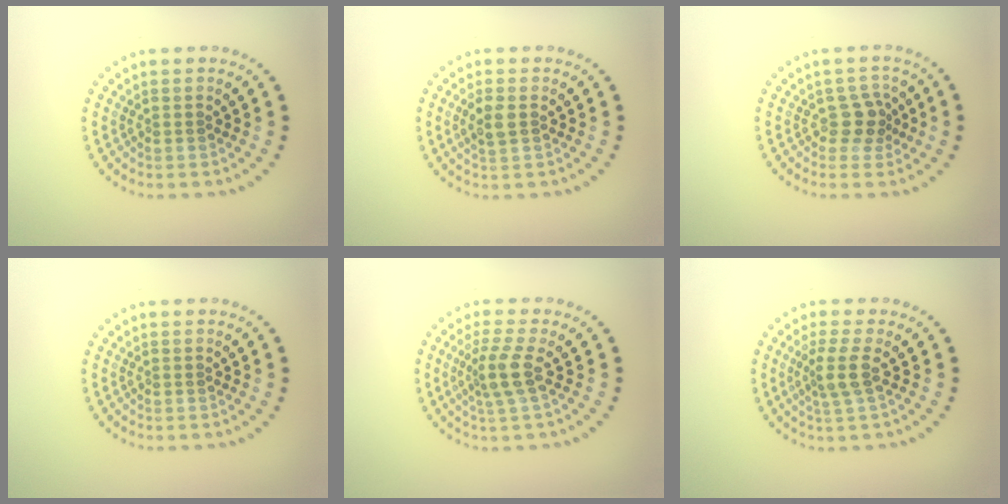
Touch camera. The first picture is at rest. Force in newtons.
{"total": 1.9, "press": 1.9, "slide": 0.4}
{"total": 2.3, "press": 2.0, "slide": 1.2}
{"total": 0.0}
{"total": 2.8, "press": 2.2, "slide": 1.8}
{"total": 2.5, "press": 2.0, "slide": 1.5}